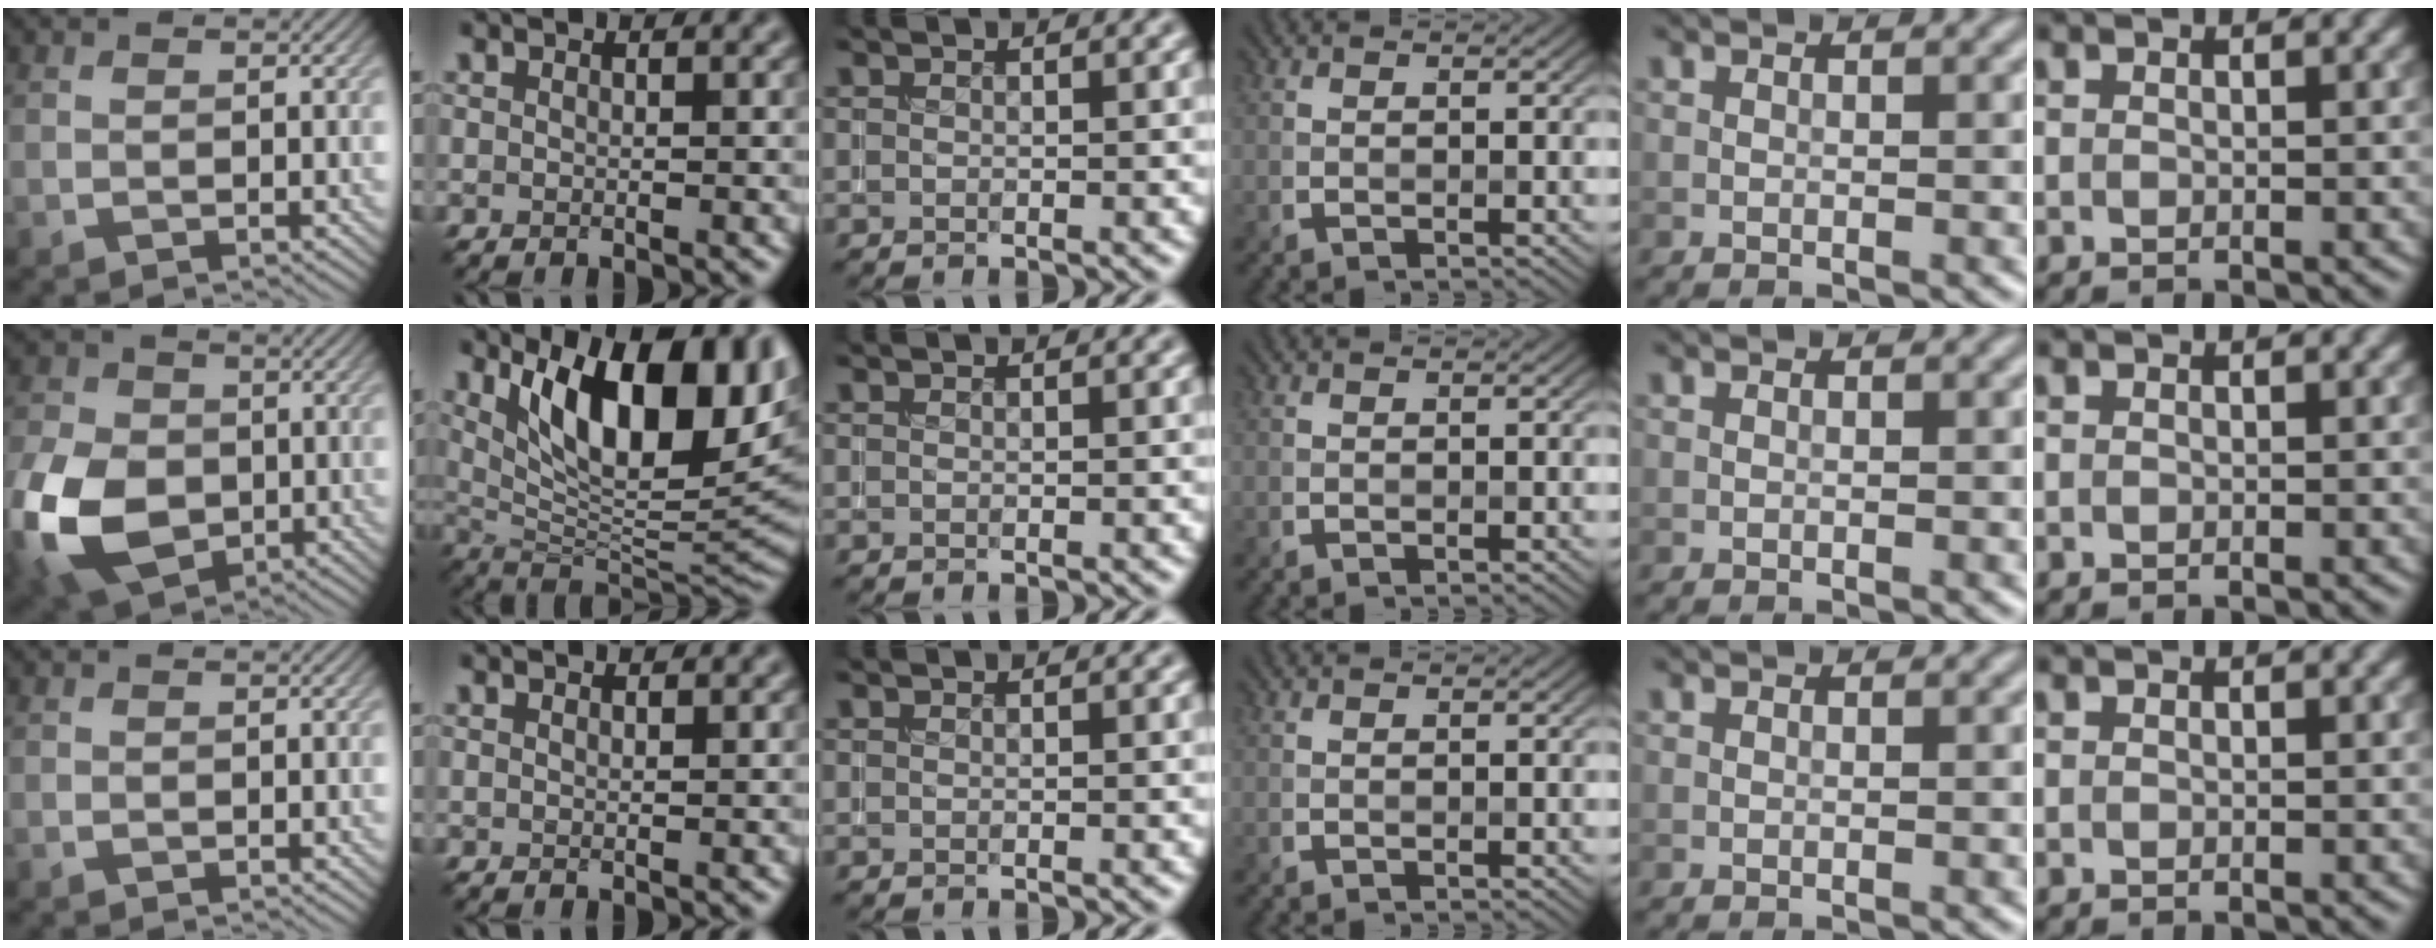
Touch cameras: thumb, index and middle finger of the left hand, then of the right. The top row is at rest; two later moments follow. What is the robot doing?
{"motion": "insert", "object": "coin"}